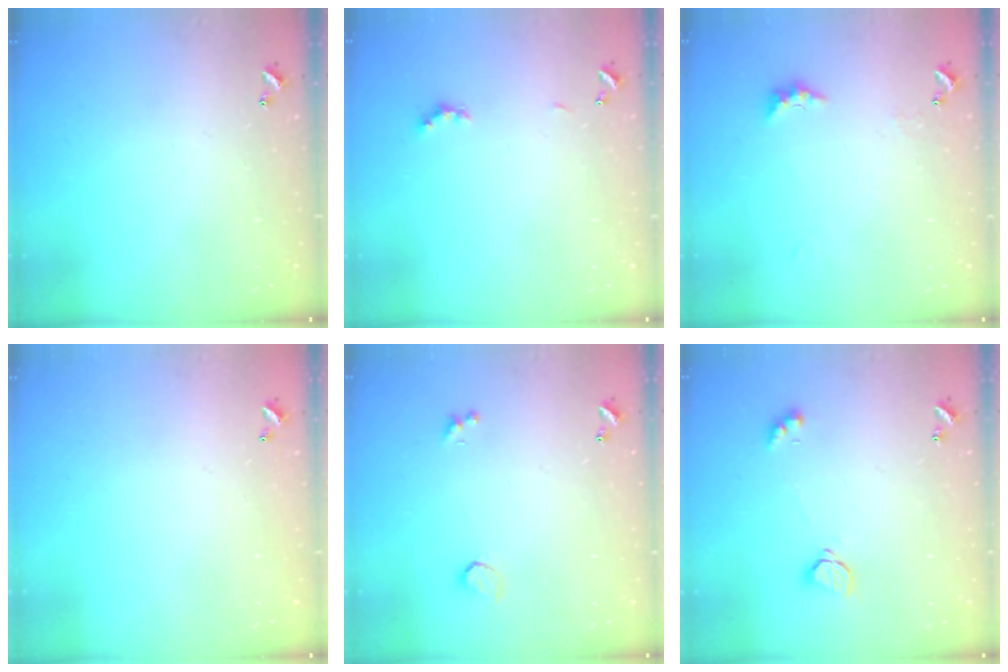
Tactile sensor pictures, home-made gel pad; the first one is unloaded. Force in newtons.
{"total": 2.6, "press": 2.5, "slide": 0.6}
{"total": 2.9, "press": 2.8, "slide": 0.7}
{"total": 3.0, "press": 3.0, "slide": 0.1}
{"total": 1.0, "press": 0.8, "slide": 0.5}
{"total": 2.2, "press": 2.2, "slide": 0.2}